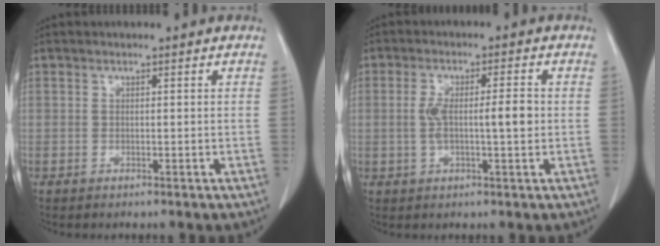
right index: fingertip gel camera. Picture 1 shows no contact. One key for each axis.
{"total": 5.8, "fx": -0.1, "fy": 1.0, "fz": 5.8, "tx": -0.108, "ty": 0.012, "tz": 0.002}